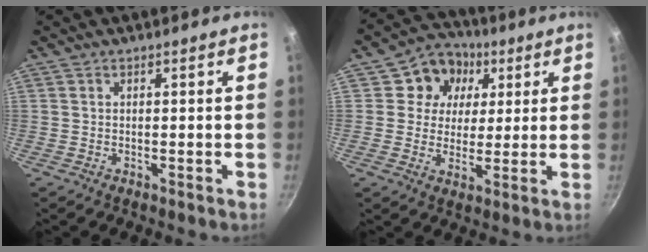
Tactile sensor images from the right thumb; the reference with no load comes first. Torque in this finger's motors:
{"motor_torque": [-0.69, 0.79, 0.37, -0.30, -0.02]}